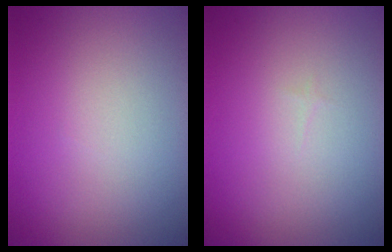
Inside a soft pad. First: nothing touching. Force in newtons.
{"total": 0.0}